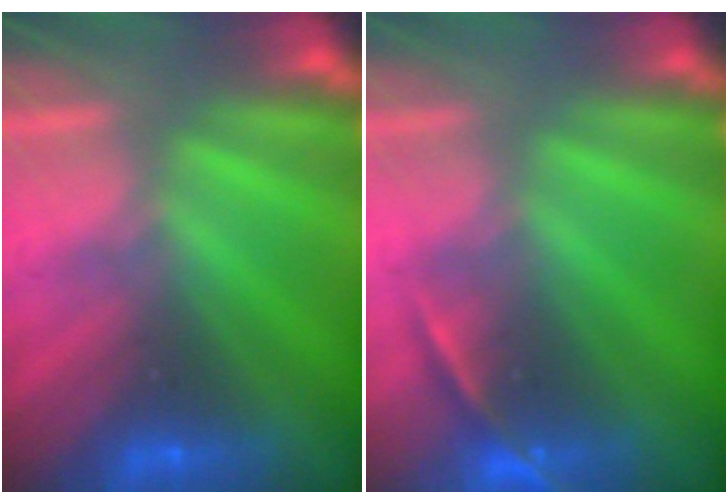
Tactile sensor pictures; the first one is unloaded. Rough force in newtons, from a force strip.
{"total": 1.8}